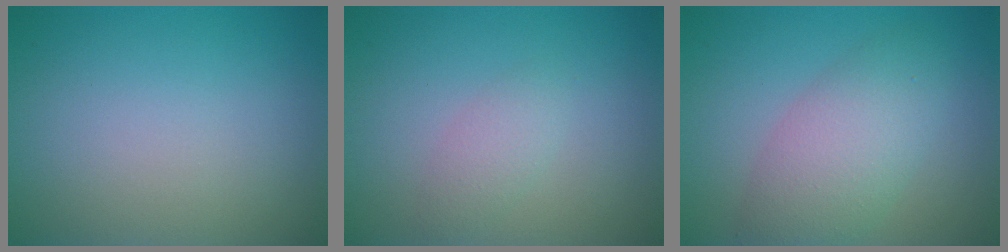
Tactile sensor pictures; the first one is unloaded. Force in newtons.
{"total": 1.5, "press": 1.5, "slide": 0.1}
{"total": 4.9, "press": 4.9, "slide": 0.2}